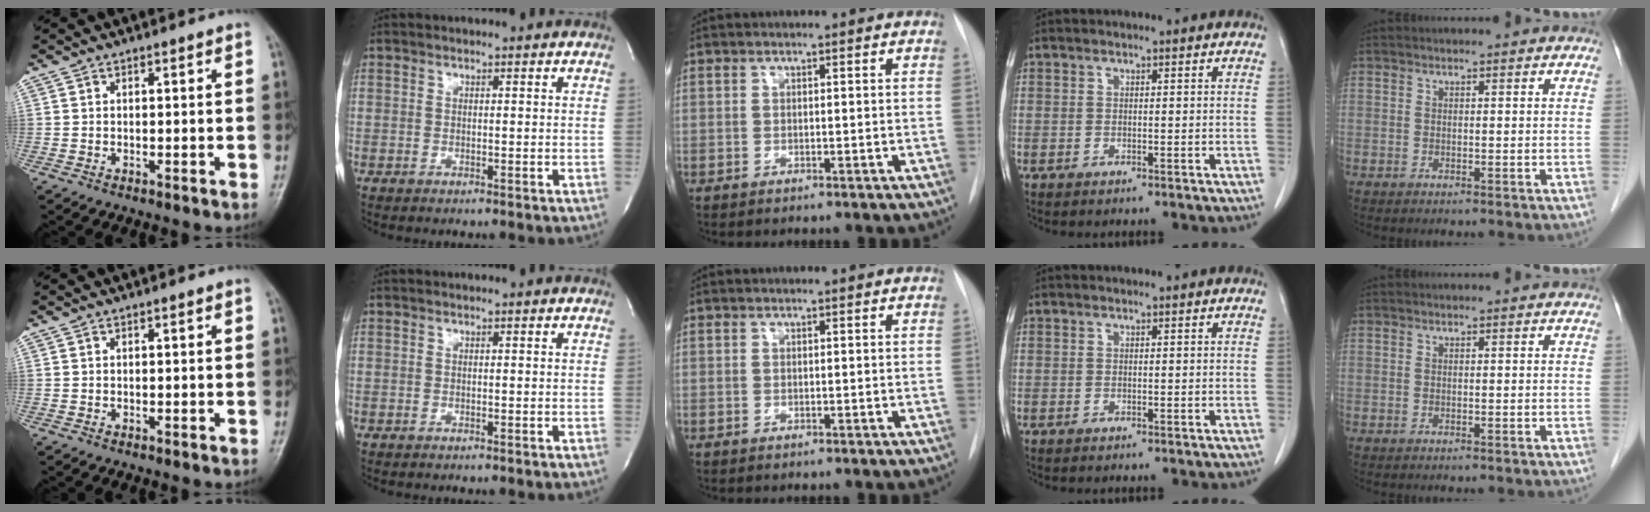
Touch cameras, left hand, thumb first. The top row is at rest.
{}